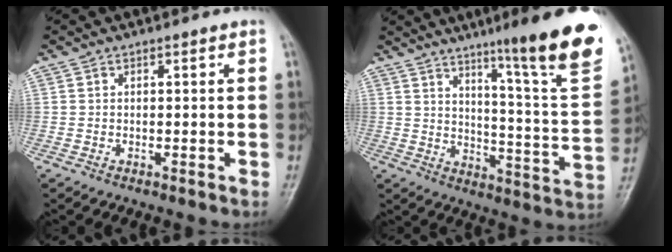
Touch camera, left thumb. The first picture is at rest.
{"total": 19.3, "force": [12.2, 1.4, 14.9], "torque": [-0.173, -0.077, 0.177]}